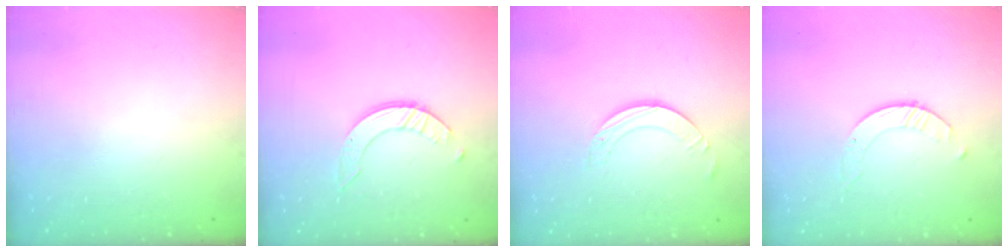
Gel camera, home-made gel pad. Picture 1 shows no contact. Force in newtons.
{"total": 5.0, "press": 5.0, "slide": 0.4}
{"total": 4.3, "press": 4.3, "slide": 0.1}
{"total": 2.6, "press": 2.6, "slide": 0.3}